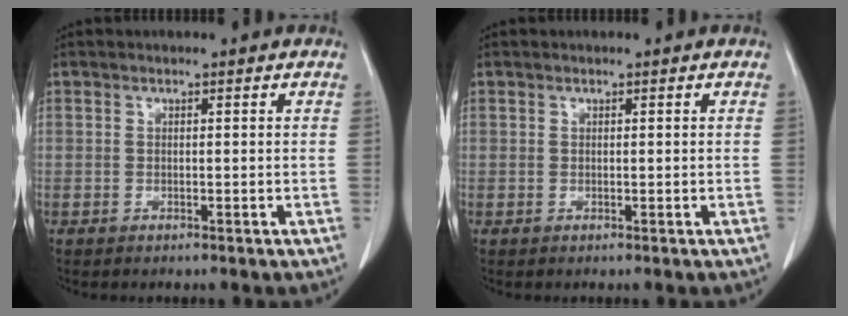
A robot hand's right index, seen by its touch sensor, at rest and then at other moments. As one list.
[{"total": 0.0}]